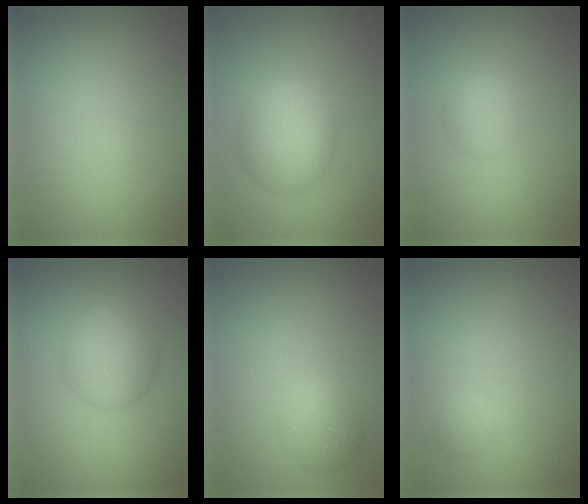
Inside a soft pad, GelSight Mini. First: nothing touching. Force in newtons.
{"total": 5.1, "press": 5.1, "slide": 0.1}
{"total": 2.0, "press": 2.0, "slide": 0.0}
{"total": 4.4, "press": 4.4, "slide": 0.1}
{"total": 2.7, "press": 2.7, "slide": 0.2}
{"total": 0.7, "press": 0.7, "slide": 0.0}